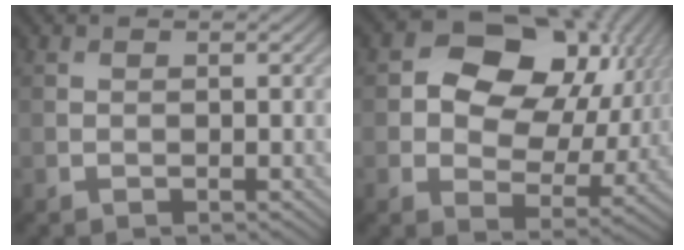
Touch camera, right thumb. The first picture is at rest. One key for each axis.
{"total": 14.2, "fx": 4.2, "fy": 10.0, "fz": 9.1, "tx": -0.139, "ty": 0.011, "tz": 0.062}